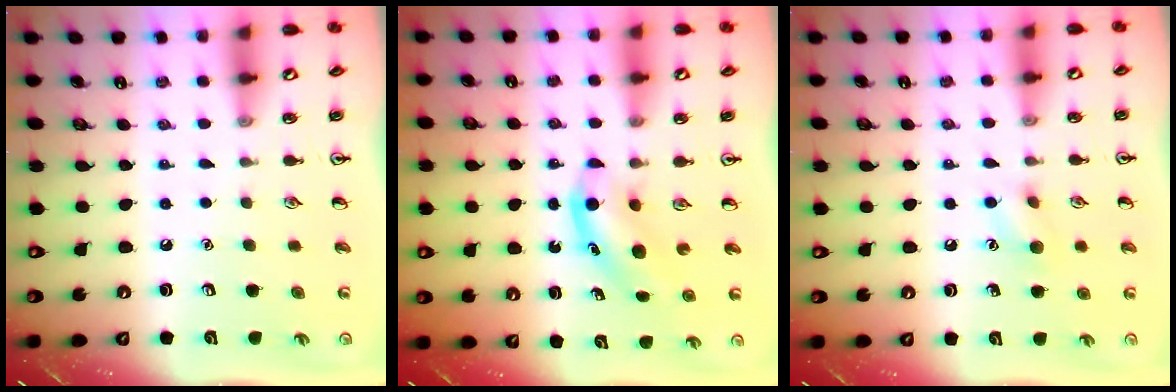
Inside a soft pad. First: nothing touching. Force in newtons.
{"total": 4.3, "press": 4.1, "slide": 1.2}
{"total": 6.9, "press": 6.7, "slide": 1.5}